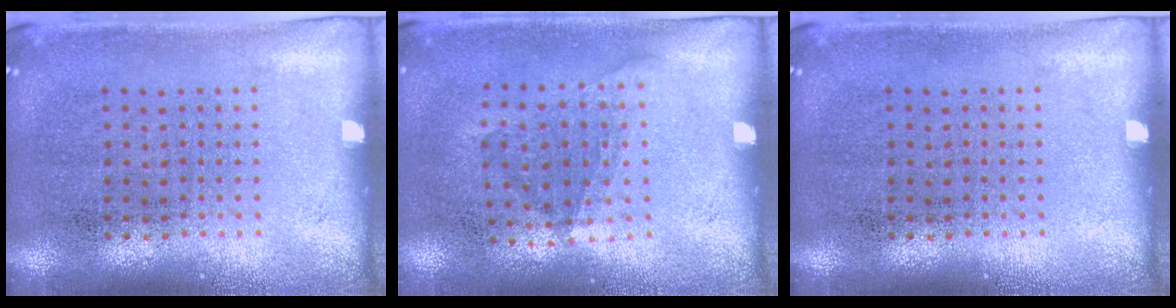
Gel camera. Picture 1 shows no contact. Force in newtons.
{"total": 1.2, "press": 0.8, "slide": 0.8}
{"total": 0.0}